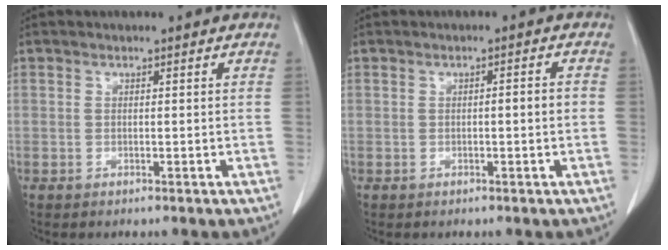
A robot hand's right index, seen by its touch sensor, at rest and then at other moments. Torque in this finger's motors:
{"motor_torque": [0.37, -0.20, 0.02, 0.02]}